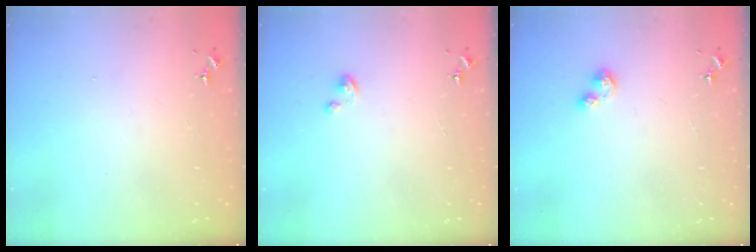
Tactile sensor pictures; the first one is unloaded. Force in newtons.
{"total": 1.4, "press": 1.4, "slide": 0.1}
{"total": 4.2, "press": 4.1, "slide": 0.7}